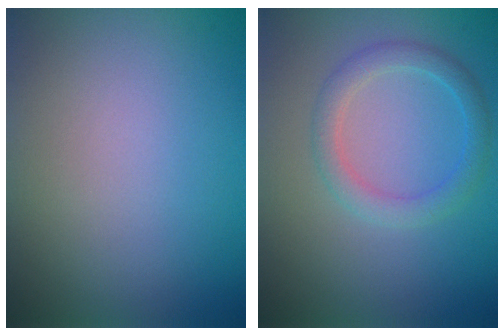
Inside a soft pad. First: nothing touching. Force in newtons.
{"total": 2.6, "press": 2.6, "slide": 0.2}